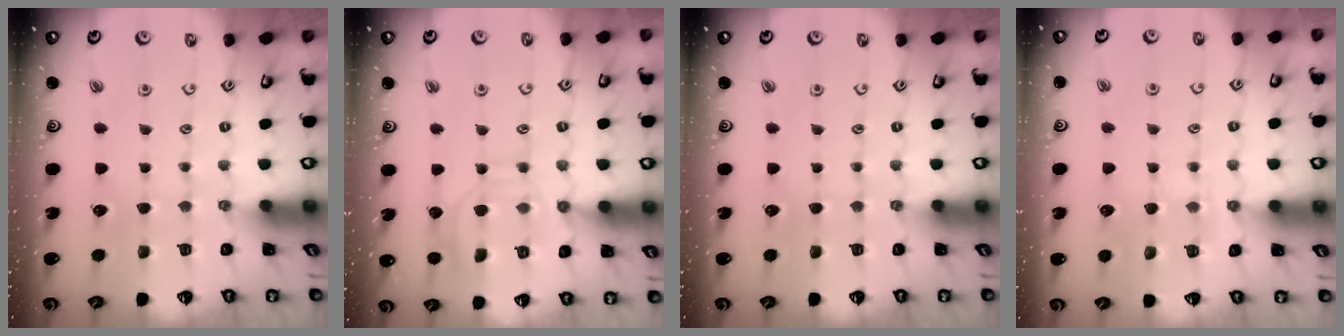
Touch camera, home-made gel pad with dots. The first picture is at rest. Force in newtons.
{"total": 10.4, "press": 10.3, "slide": 0.9}
{"total": 0.0}
{"total": 6.3, "press": 6.3, "slide": 0.4}